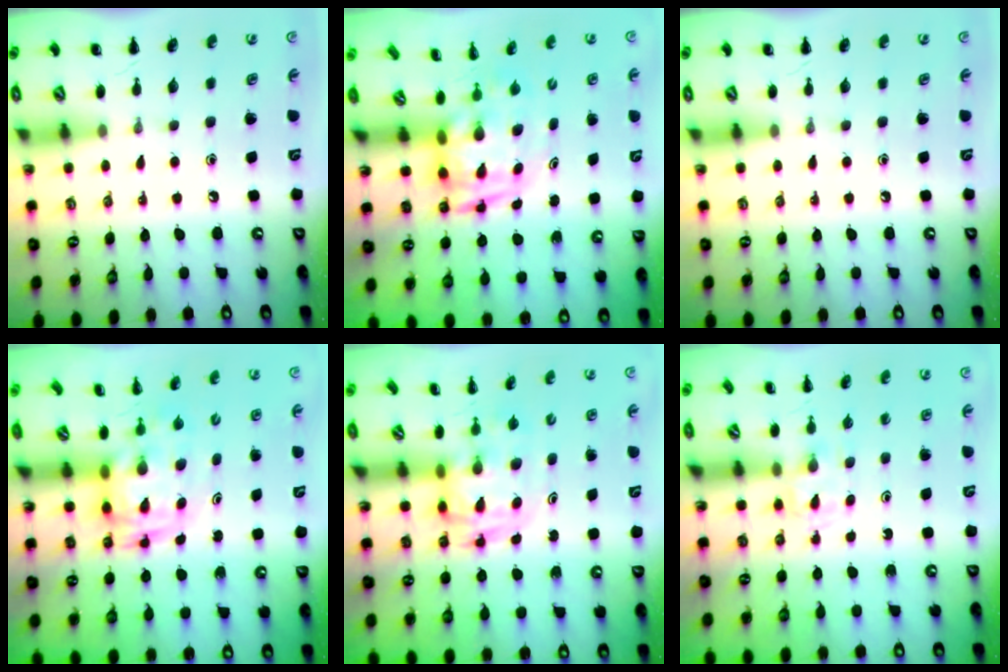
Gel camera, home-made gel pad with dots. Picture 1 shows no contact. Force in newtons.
{"total": 3.2, "press": 3.1, "slide": 0.8}
{"total": 0.0}
{"total": 3.0, "press": 3.0, "slide": 0.6}
{"total": 3.5, "press": 3.5, "slide": 0.6}
{"total": 2.2, "press": 1.9, "slide": 1.1}